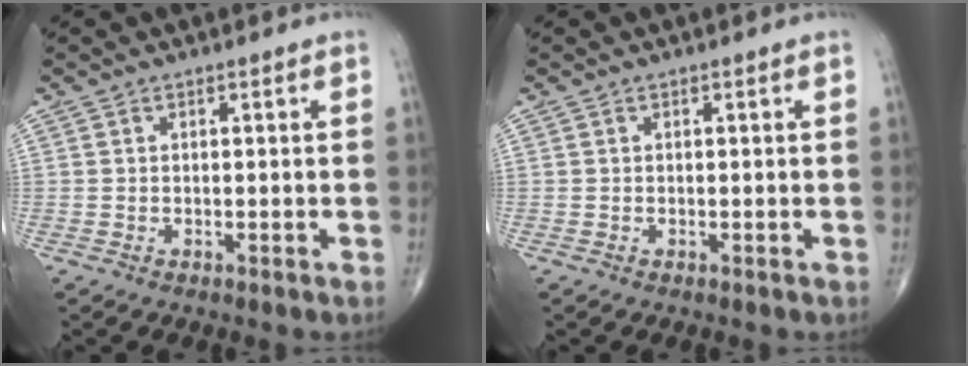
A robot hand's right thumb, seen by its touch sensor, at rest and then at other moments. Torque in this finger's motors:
{"motor_torque": [0.01, 0.00, 0.00, 0.00, 0.00]}